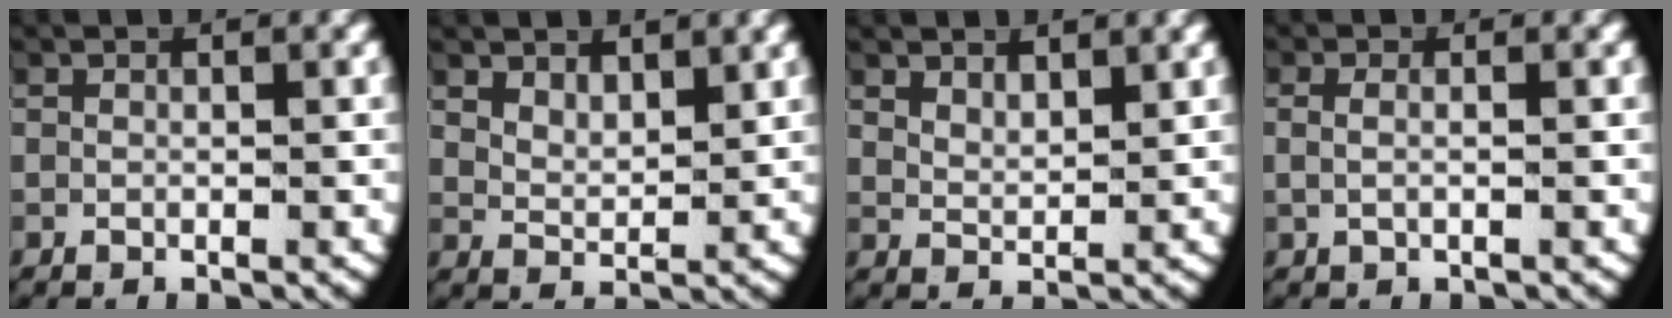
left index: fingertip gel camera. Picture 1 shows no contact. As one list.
[{"total": 2.5, "force": [2.3, 0.7, 0.7], "torque": [-0.022, -0.012, 0.047]}, {"total": 2.1, "force": [2.0, 0.4, 0.5], "torque": [-0.017, -0.011, 0.044]}, {"total": 1.3, "force": [-0.1, 0.4, 1.2], "torque": [-0.034, -0.007, 0.002]}]